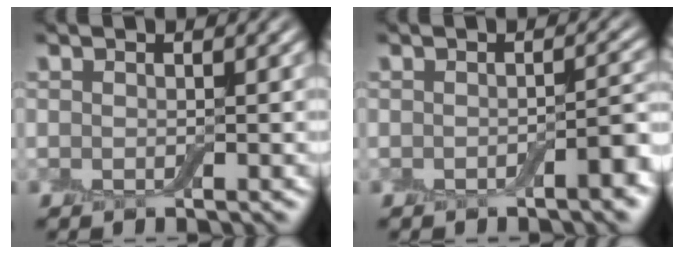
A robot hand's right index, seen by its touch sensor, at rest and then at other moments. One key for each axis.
{"total": 1.9, "fx": -0.9, "fy": 0.3, "fz": 1.6, "tx": -0.023, "ty": 0.007, "tz": -0.014}